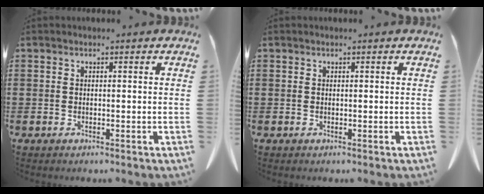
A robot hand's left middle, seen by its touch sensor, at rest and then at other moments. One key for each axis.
{"total": 0.0}